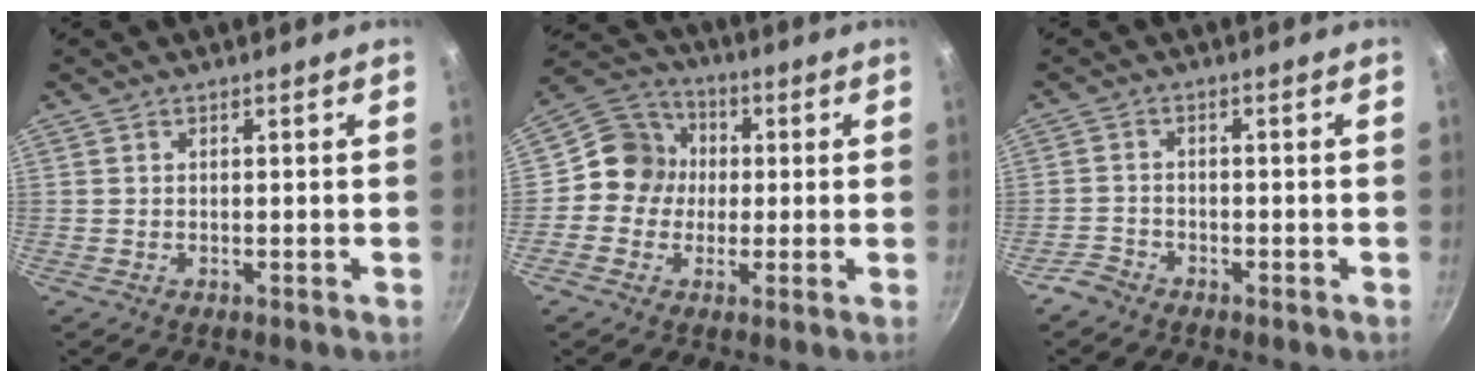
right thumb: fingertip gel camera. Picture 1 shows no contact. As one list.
[{"total": 9.1, "force": [0.0, 8.7, 2.9], "torque": [-0.010, 0.022, -0.024]}, {"total": 2.9, "force": [-2.4, 1.6, 0.6], "torque": [-0.013, 0.025, -0.045]}]